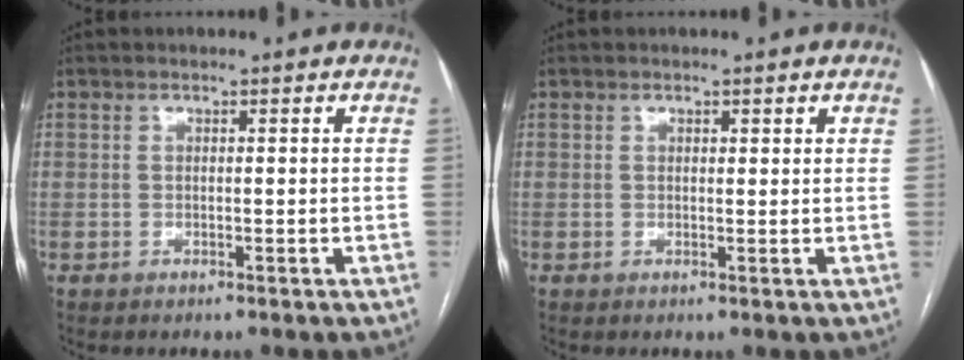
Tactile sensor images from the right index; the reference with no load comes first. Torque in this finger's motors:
{"motor_torque": [-0.13, -0.02, 0.02, 0.00]}